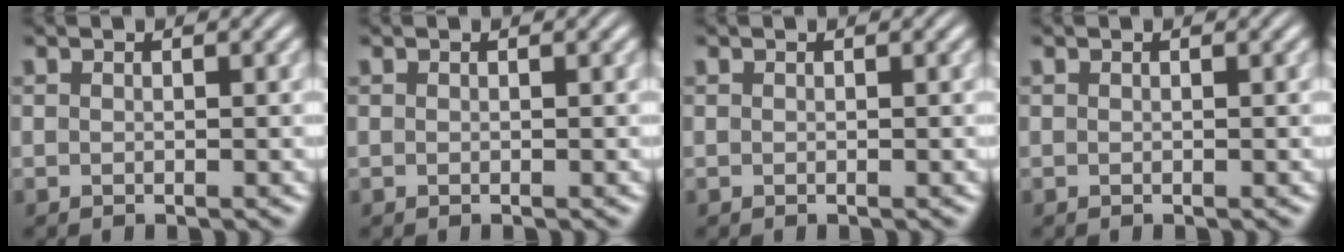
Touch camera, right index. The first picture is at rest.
{"total": 0.0}
{"total": 0.0}
{"total": 0.0}